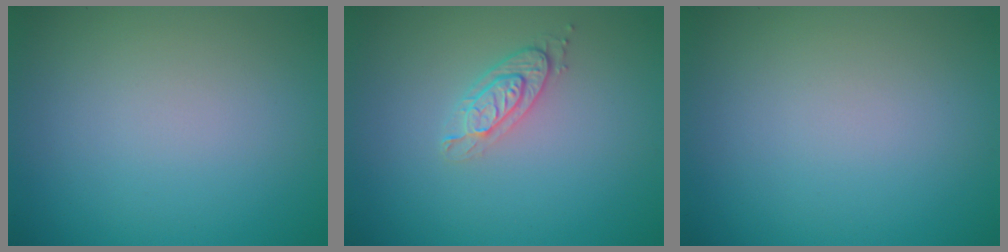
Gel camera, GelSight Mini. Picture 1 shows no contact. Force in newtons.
{"total": 2.1, "press": 1.9, "slide": 0.9}
{"total": 0.0}